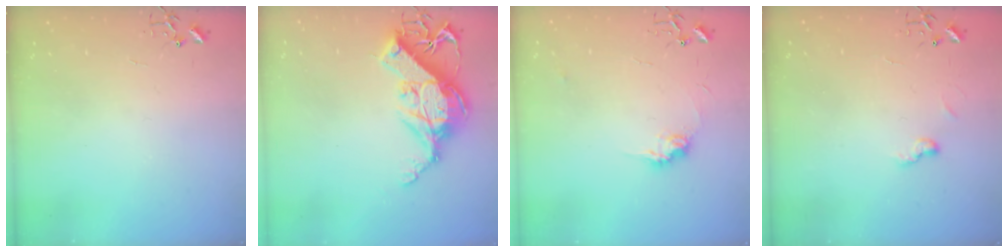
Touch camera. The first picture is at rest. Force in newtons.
{"total": 15.6, "press": 15.4, "slide": 2.0}
{"total": 8.9, "press": 8.9, "slide": 0.5}
{"total": 5.8, "press": 5.8, "slide": 0.6}